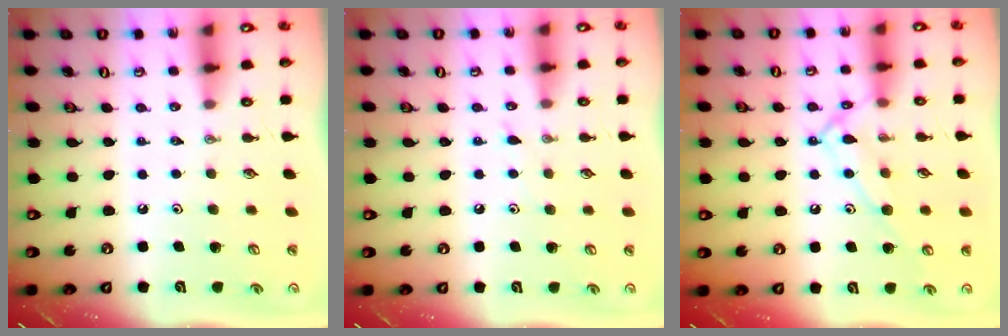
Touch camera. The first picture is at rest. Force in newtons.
{"total": 5.5, "press": 5.5, "slide": 0.4}
{"total": 12.3, "press": 12.2, "slide": 0.8}